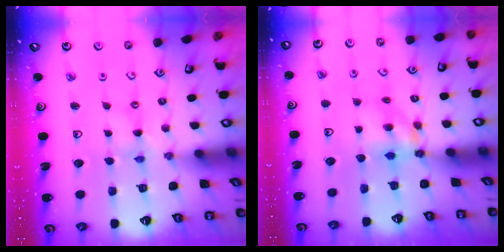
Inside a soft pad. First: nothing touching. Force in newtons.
{"total": 6.0, "press": 6.0, "slide": 0.6}